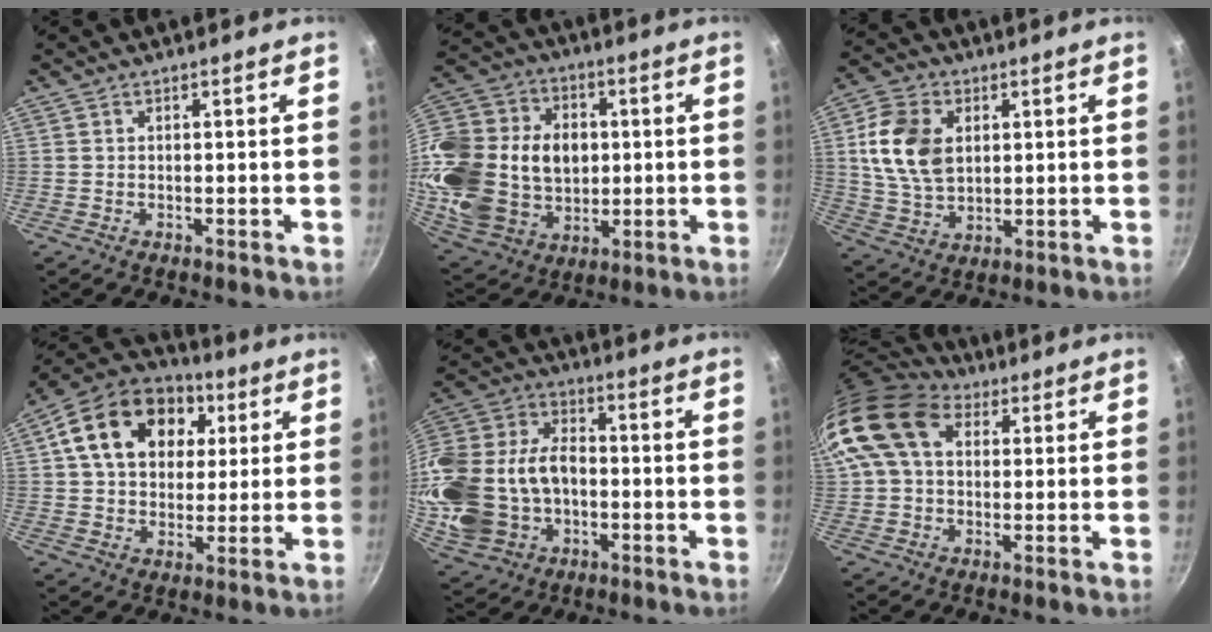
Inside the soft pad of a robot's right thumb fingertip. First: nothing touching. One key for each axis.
{"total": 27.9, "fx": 1.7, "fy": 21.7, "fz": 17.4, "tx": -0.344, "ty": 0.024, "tz": 0.044}
{"total": 12.8, "fx": 2.6, "fy": 8.9, "fz": 8.8, "tx": -0.151, "ty": -0.007, "tz": 0.051}
{"total": 19.9, "fx": 5.9, "fy": 14.5, "fz": 12.4, "tx": -0.199, "ty": 0.018, "tz": 0.087}
{"total": 23.2, "fx": -2.6, "fy": 16.9, "fz": 15.7, "tx": -0.321, "ty": 0.042, "tz": -0.034}
{"total": 15.4, "fx": 4.4, "fy": 10.9, "fz": 9.9, "tx": -0.186, "ty": 0.024, "tz": 0.066}